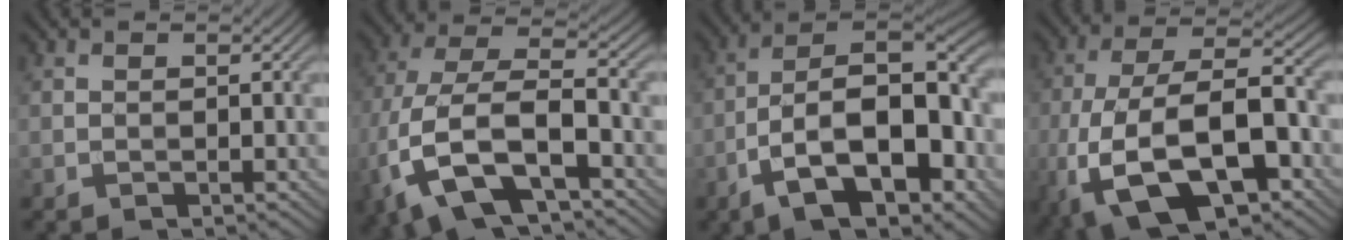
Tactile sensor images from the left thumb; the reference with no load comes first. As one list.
[{"total": 15.3, "force": [-6.0, 7.8, 11.7], "torque": [-0.286, -0.026, -0.106]}, {"total": 16.1, "force": [-6.1, 7.6, 12.8], "torque": [-0.209, -0.011, -0.103]}, {"total": 16.1, "force": [-6.7, 7.5, 12.5], "torque": [-0.247, -0.014, -0.123]}]